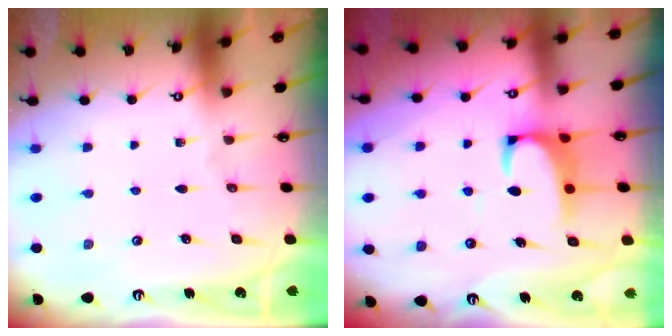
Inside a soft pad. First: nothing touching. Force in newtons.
{"total": 2.1, "press": 1.9, "slide": 0.9}